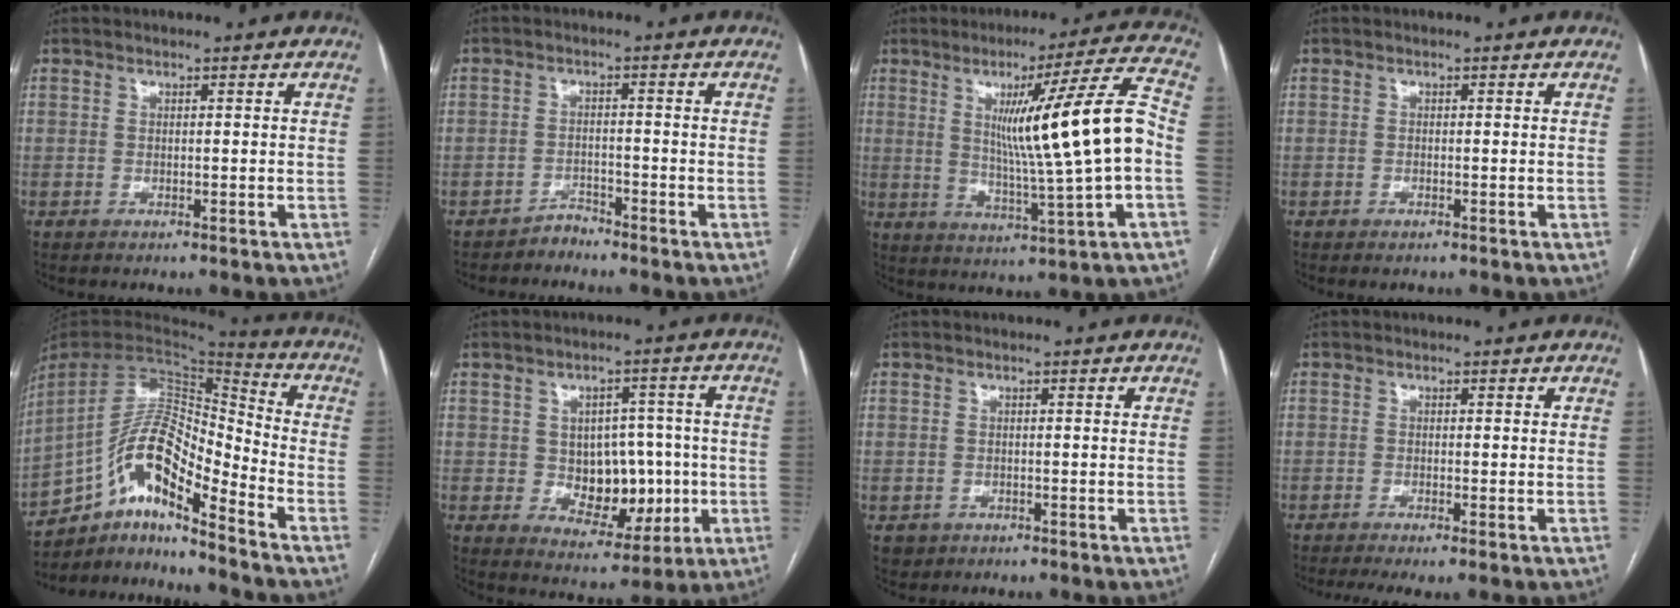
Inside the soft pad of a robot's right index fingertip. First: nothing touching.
{"total": 2.1, "force": [-1.9, 0.7, -0.4], "torque": [0.014, 0.000, -0.033]}
{"total": 16.7, "force": [0.9, -1.4, 16.6], "torque": [-0.249, -0.002, 0.010]}
{"total": 0.7, "force": [-0.5, 0.3, 0.4], "torque": [-0.007, -0.001, -0.005]}
{"total": 15.2, "force": [-9.8, 3.1, 11.2], "torque": [-0.206, 0.029, -0.171]}
{"total": 9.8, "force": [-0.7, 6.6, 7.2], "torque": [-0.096, 0.019, 0.005]}
{"total": 1.9, "force": [-0.8, 1.7, 0.2], "torque": [-0.004, 0.004, -0.007]}
{"total": 3.2, "force": [-2.0, 0.4, 2.5], "torque": [-0.044, -0.008, -0.034]}